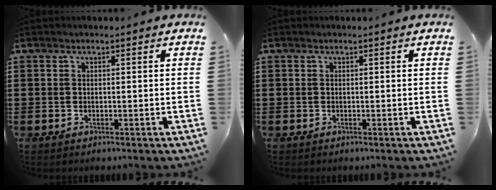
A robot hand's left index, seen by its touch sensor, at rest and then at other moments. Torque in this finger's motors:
{"motor_torque": [-0.02, -0.02, 0.00, 0.00]}